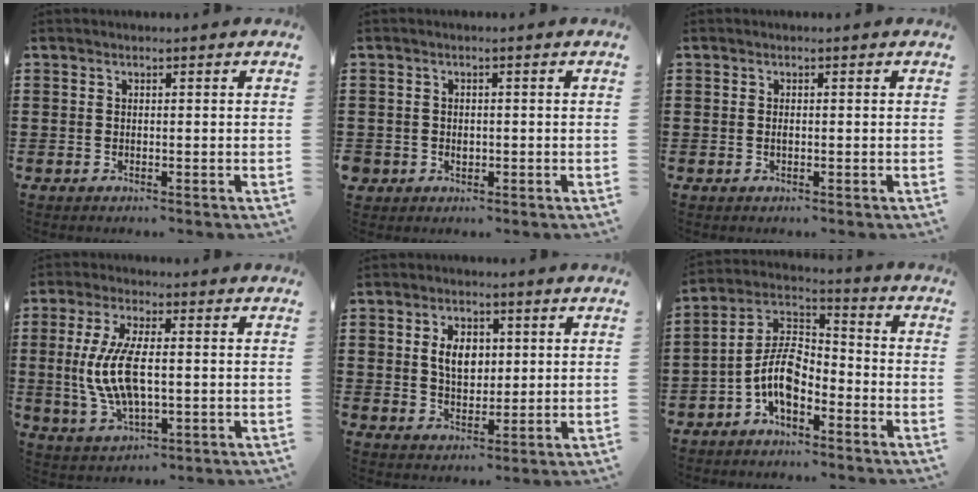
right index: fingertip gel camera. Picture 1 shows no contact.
{"total": 1.4, "force": [-0.4, 1.3, 0.1], "torque": [-0.007, 0.005, -0.011]}
{"total": 0.5, "force": [-0.1, 0.2, 0.5], "torque": [-0.010, -0.001, -0.001]}
{"total": 9.8, "force": [-0.1, 3.8, 9.0], "torque": [-0.211, -0.010, -0.012]}
{"total": 5.5, "force": [1.0, 3.7, 3.9], "torque": [-0.080, 0.011, 0.014]}
{"total": 8.4, "force": [-3.7, 4.1, 6.3], "torque": [-0.154, -0.007, -0.078]}